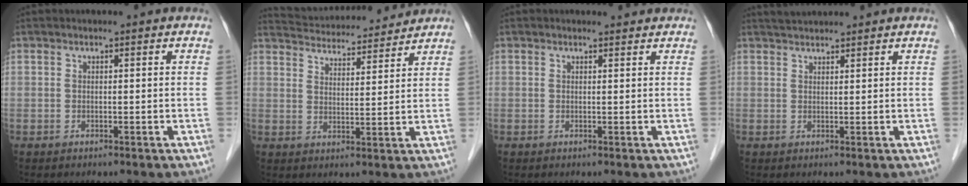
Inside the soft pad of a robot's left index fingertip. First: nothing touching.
{"total": 14.2, "force": [13.6, 1.9, 3.5], "torque": [-0.061, 0.024, 0.203]}
{"total": 1.5, "force": [1.4, 0.3, 0.1], "torque": [-0.013, 0.002, 0.016]}
{"total": 3.2, "force": [3.1, 0.3, 0.8], "torque": [-0.014, 0.028, 0.056]}